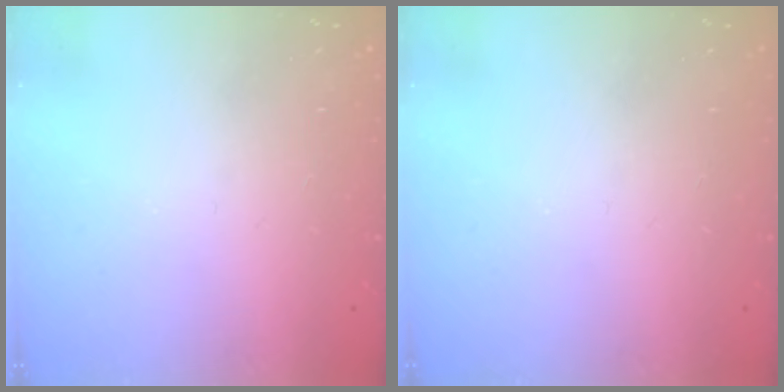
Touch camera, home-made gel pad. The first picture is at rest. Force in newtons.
{"total": 0.0}